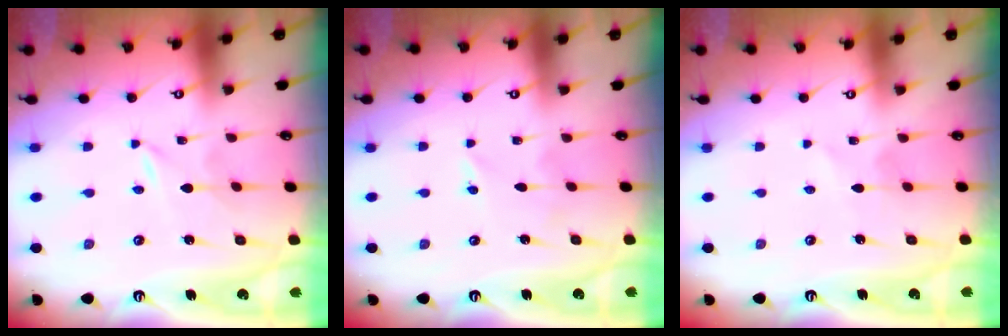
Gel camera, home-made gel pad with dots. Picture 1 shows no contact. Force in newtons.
{"total": 4.0, "press": 4.0, "slide": 0.7}
{"total": 1.6, "press": 1.6, "slide": 0.1}